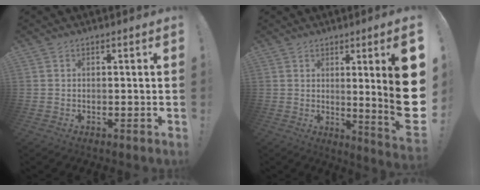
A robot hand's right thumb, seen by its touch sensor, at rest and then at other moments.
{"total": 15.8, "force": [2.2, -0.4, 15.7], "torque": [-0.213, -0.038, 0.026]}